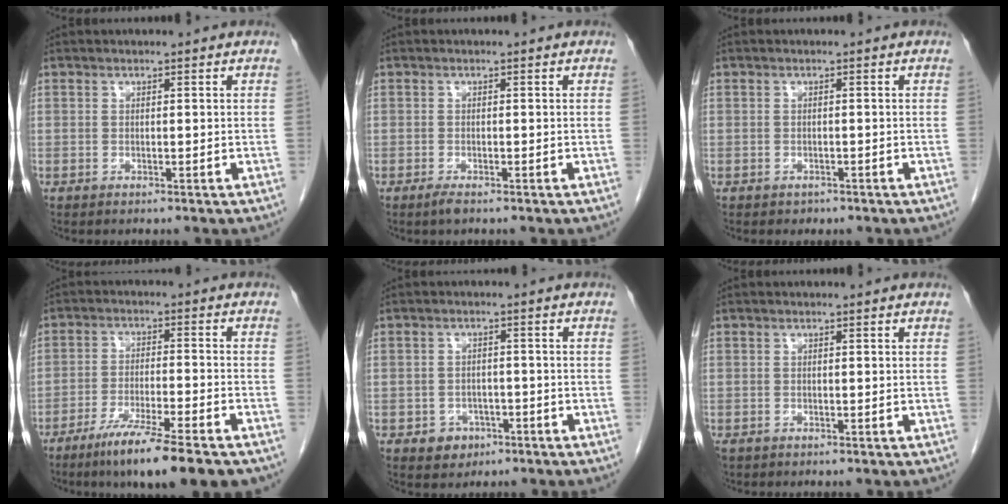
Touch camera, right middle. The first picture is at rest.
{"total": 1.2, "force": [-0.9, 0.2, 0.8], "torque": [-0.021, -0.004, -0.016]}
{"total": 1.0, "force": [-0.8, 0.7, 0.2], "torque": [-0.009, -0.001, -0.009]}
{"total": 12.1, "force": [-8.7, 0.5, 8.4], "torque": [-0.135, -0.030, -0.138]}
{"total": 3.5, "force": [-1.8, 2.8, 1.0], "torque": [-0.011, 0.008, -0.019]}
{"total": 0.0}